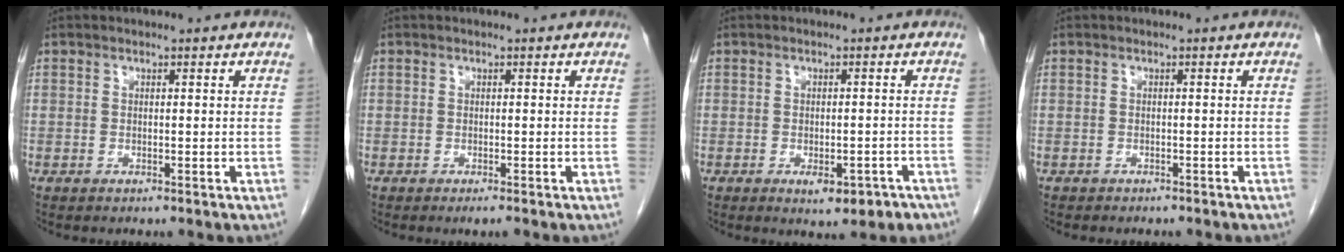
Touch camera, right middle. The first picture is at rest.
{"total": 0.8, "force": [-0.6, 0.1, 0.5], "torque": [-0.009, -0.002, -0.007]}
{"total": 4.6, "force": [-2.7, 2.0, 3.1], "torque": [-0.032, 0.000, -0.029]}
{"total": 3.1, "force": [-2.6, 1.2, 1.3], "torque": [-0.024, -0.005, -0.023]}